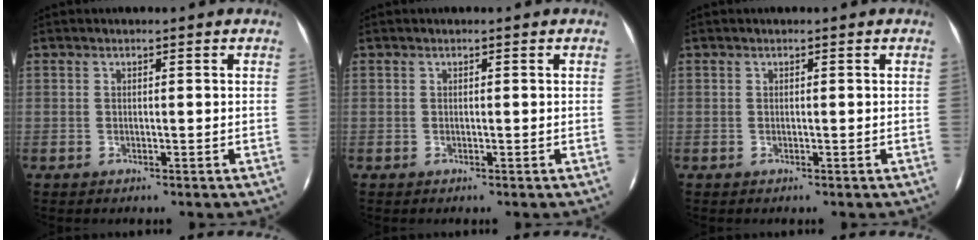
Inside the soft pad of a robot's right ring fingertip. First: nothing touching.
{"total": 0.0}
{"total": 0.0}